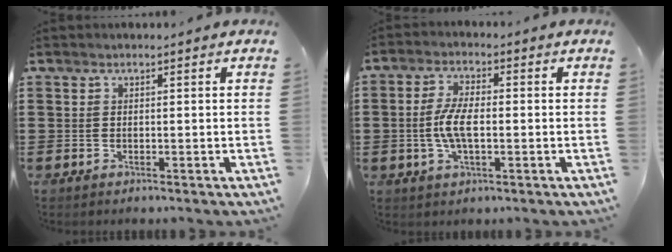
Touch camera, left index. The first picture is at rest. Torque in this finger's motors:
{"motor_torque": [1.18, 0.96, 0.61, 0.10]}